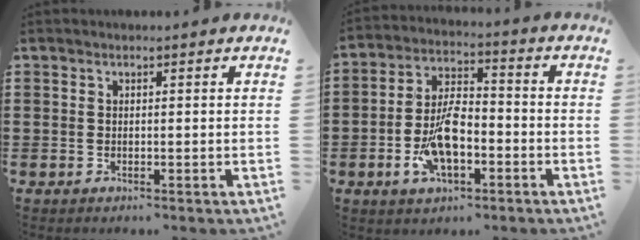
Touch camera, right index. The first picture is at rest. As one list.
[{"total": 8.6, "force": [-2.8, 4.1, 7.1], "torque": [-0.151, 0.004, -0.054]}]